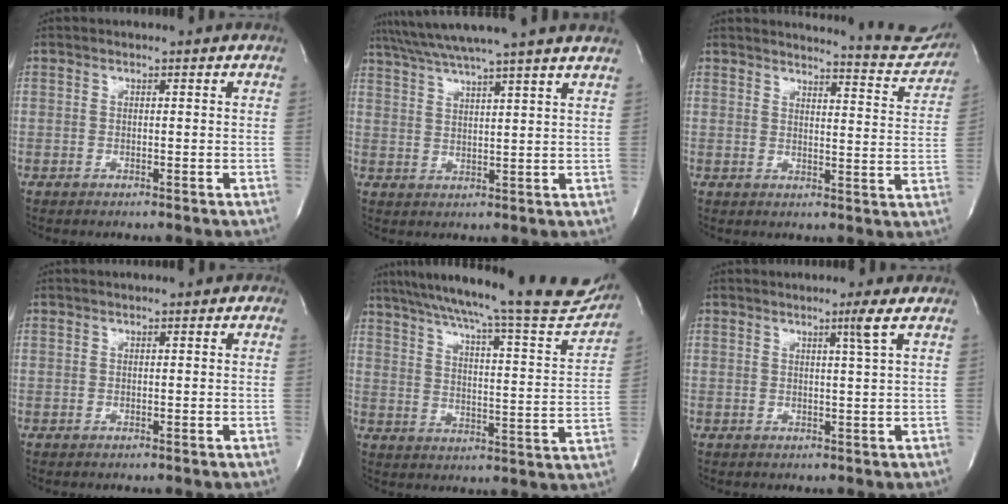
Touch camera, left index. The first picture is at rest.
{"total": 15.8, "force": [13.8, -1.5, 7.5], "torque": [-0.137, 0.007, 0.187]}
{"total": 11.9, "force": [11.8, 0.8, 1.5], "torque": [-0.009, -0.068, 0.117]}
{"total": 0.6, "force": [-0.1, 0.5, 0.4], "torque": [-0.004, -0.001, -0.007]}
{"total": 26.1, "force": [23.3, 2.1, 11.6], "torque": [-0.188, -0.048, 0.300]}
{"total": 2.2, "force": [1.0, -1.0, 1.7], "torque": [-0.036, -0.012, 0.021]}